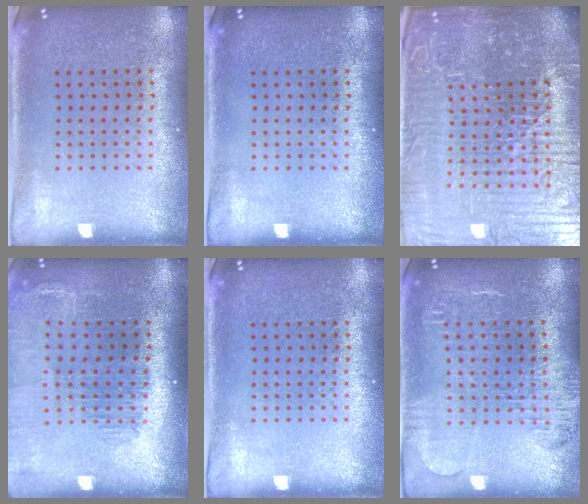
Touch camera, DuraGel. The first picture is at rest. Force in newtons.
{"total": 0.0}
{"total": 7.8, "press": 6.9, "slide": 3.5}
{"total": 1.4, "press": 1.4, "slide": 0.2}
{"total": 0.0}
{"total": 1.8, "press": 1.7, "slide": 0.7}